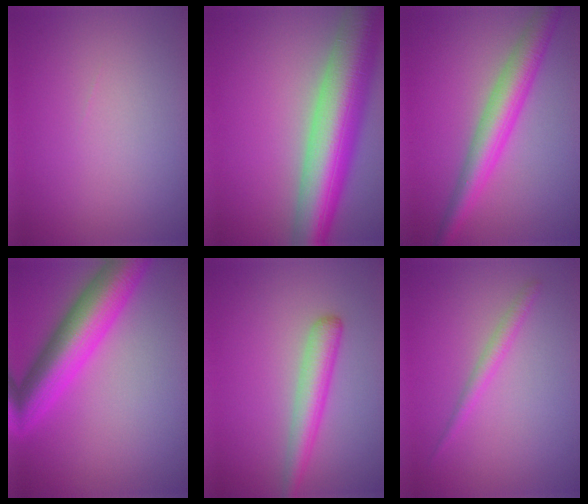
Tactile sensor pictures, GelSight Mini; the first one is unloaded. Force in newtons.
{"total": 11.8, "press": 11.7, "slide": 0.4}
{"total": 5.5, "press": 5.5, "slide": 0.1}
{"total": 8.3, "press": 8.3, "slide": 0.2}
{"total": 3.4, "press": 3.4, "slide": 0.1}
{"total": 1.6, "press": 1.6, "slide": 0.2}